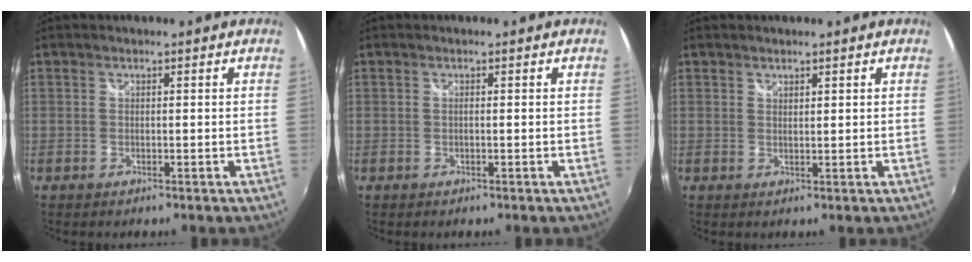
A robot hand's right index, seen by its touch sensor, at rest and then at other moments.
{"total": 0.0}
{"total": 0.9, "force": [0.9, 0.2, 0.2], "torque": [-0.002, 0.000, 0.016]}